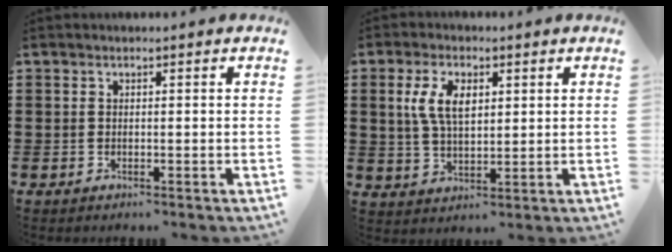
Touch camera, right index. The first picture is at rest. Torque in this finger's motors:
{"motor_torque": [1.31, 0.10, 0.66, 0.20]}